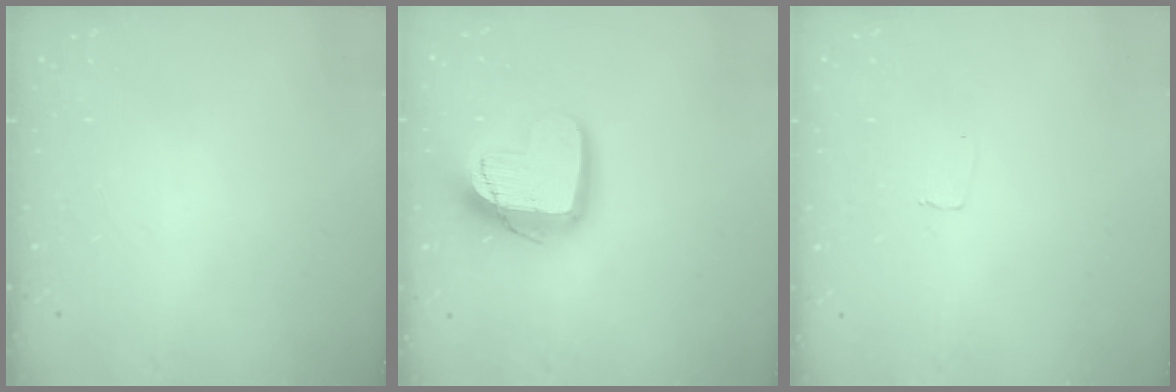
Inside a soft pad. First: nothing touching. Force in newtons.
{"total": 16.0, "press": 15.9, "slide": 1.5}
{"total": 3.2, "press": 3.2, "slide": 0.2}